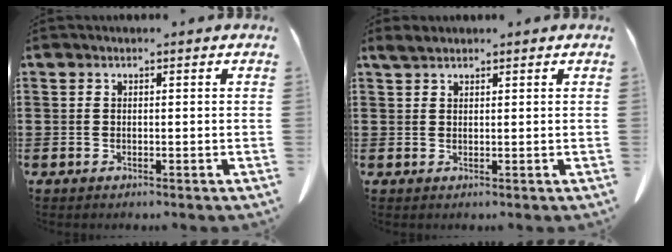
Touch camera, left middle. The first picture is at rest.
{"total": 1.9, "force": [1.5, 0.6, 0.9], "torque": [-0.023, 0.005, 0.028]}